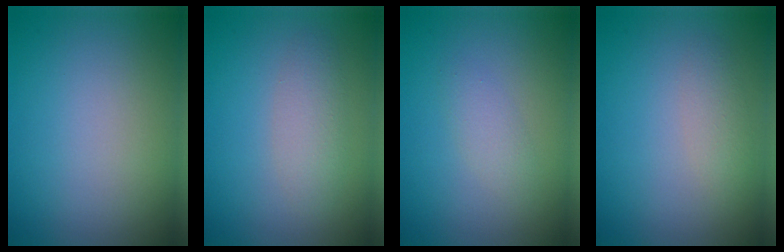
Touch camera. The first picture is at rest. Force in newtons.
{"total": 2.3, "press": 2.3, "slide": 0.2}
{"total": 1.5, "press": 1.5, "slide": 0.1}
{"total": 1.4, "press": 1.4, "slide": 0.1}